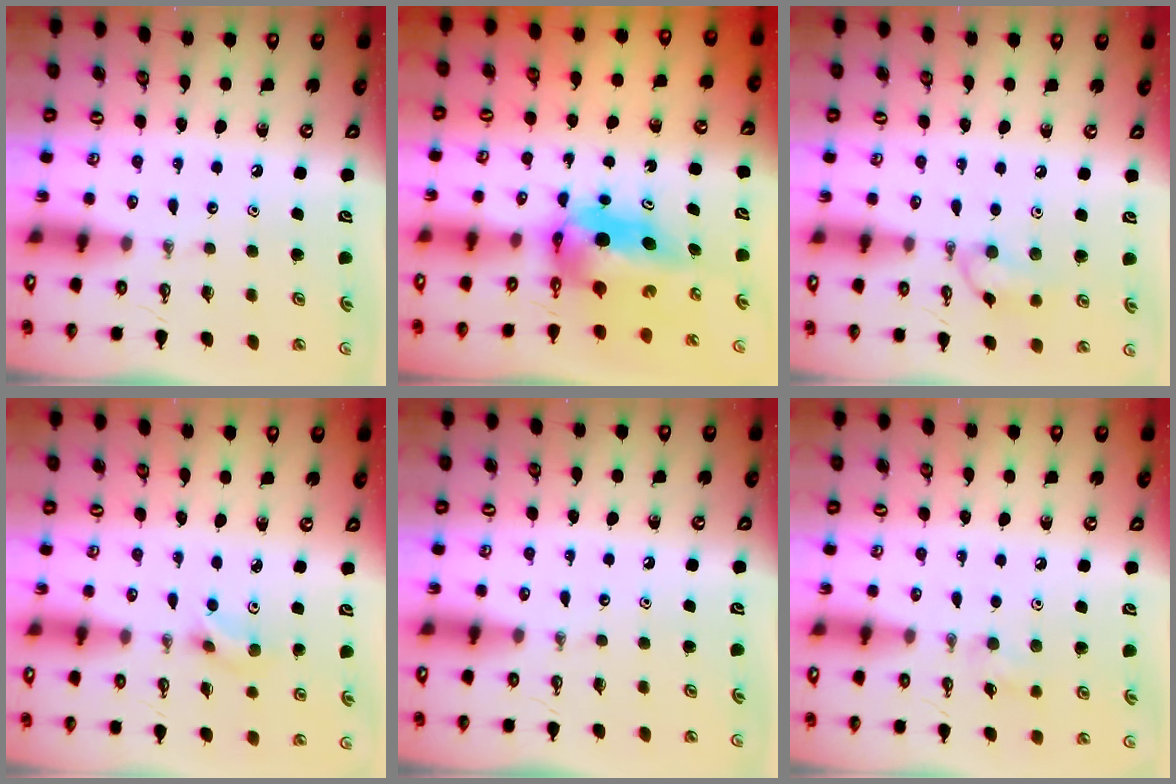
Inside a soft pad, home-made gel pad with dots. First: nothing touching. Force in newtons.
{"total": 6.1, "press": 6.1, "slide": 0.4}
{"total": 8.5, "press": 8.4, "slide": 1.6}
{"total": 3.7, "press": 3.6, "slide": 0.9}
{"total": 0.0}
{"total": 6.7, "press": 6.4, "slide": 2.1}